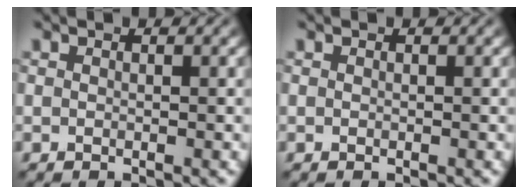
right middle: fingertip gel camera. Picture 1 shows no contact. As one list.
[{"total": 0.0}]